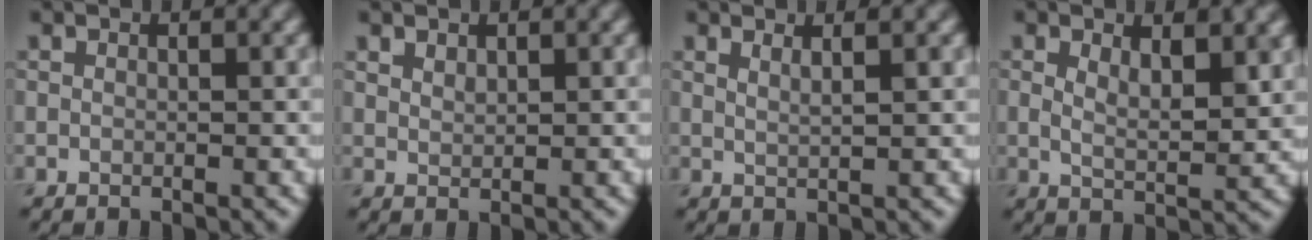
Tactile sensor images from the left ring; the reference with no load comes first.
{"total": 1.1, "force": [0.8, 0.6, 0.4], "torque": [-0.011, 0.000, 0.020]}
{"total": 1.7, "force": [1.0, 0.6, 1.3], "torque": [-0.011, -0.001, 0.008]}
{"total": 3.6, "force": [1.6, 1.4, 2.9], "torque": [-0.053, -0.006, 0.029]}